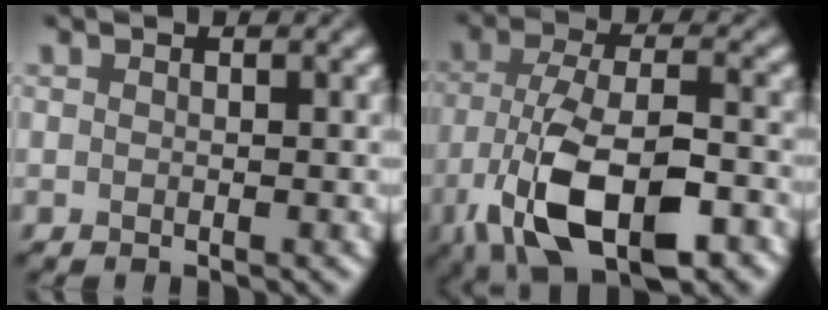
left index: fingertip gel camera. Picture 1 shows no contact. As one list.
[{"total": 11.1, "force": [-4.8, 5.1, 8.6], "torque": [-0.181, -0.020, -0.077]}]